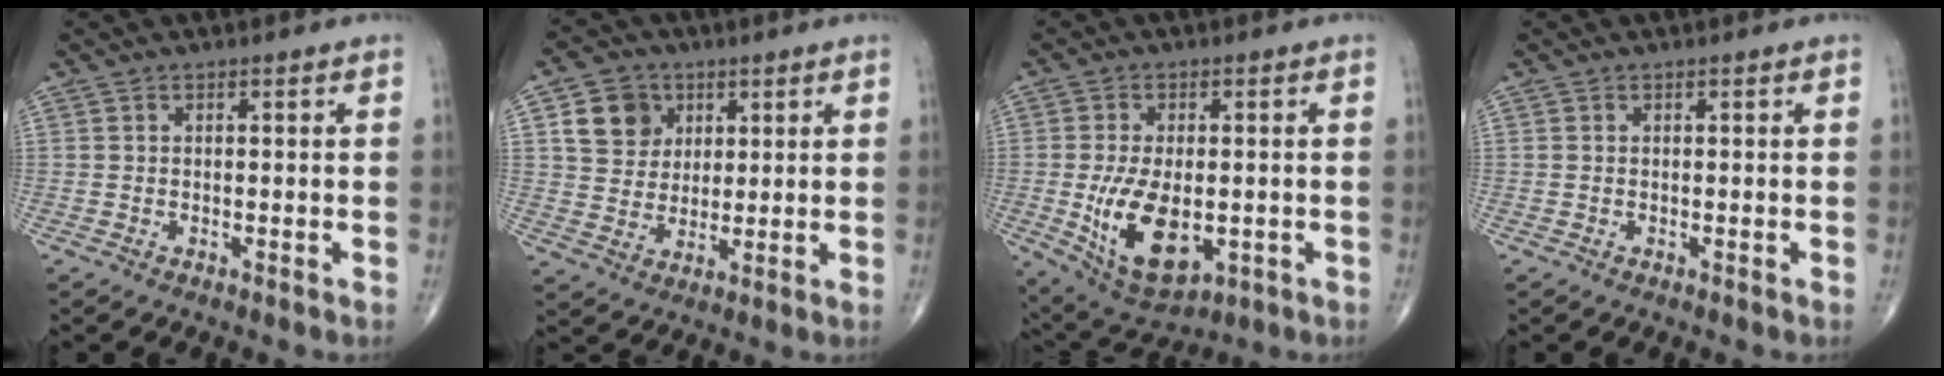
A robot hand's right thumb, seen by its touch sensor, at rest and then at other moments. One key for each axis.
{"total": 9.1, "fx": 3.4, "fy": 7.8, "fz": 3.4, "tx": -0.027, "ty": -0.008, "tz": 0.063}
{"total": 13.7, "fx": -2.4, "fy": 7.4, "fz": 11.3, "tx": -0.194, "ty": -0.012, "tz": -0.020}
{"total": 0.0}